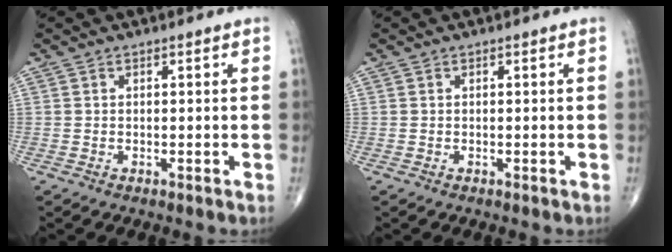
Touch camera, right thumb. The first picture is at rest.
{"total": 0.0}